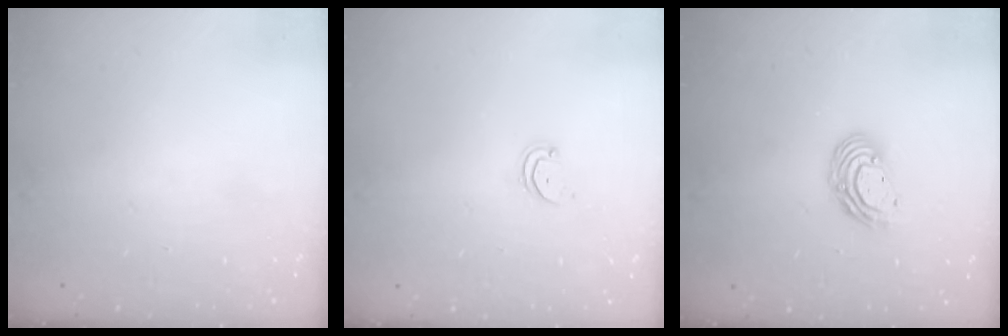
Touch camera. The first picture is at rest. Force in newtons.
{"total": 1.8, "press": 1.7, "slide": 0.2}
{"total": 8.7, "press": 8.6, "slide": 1.2}